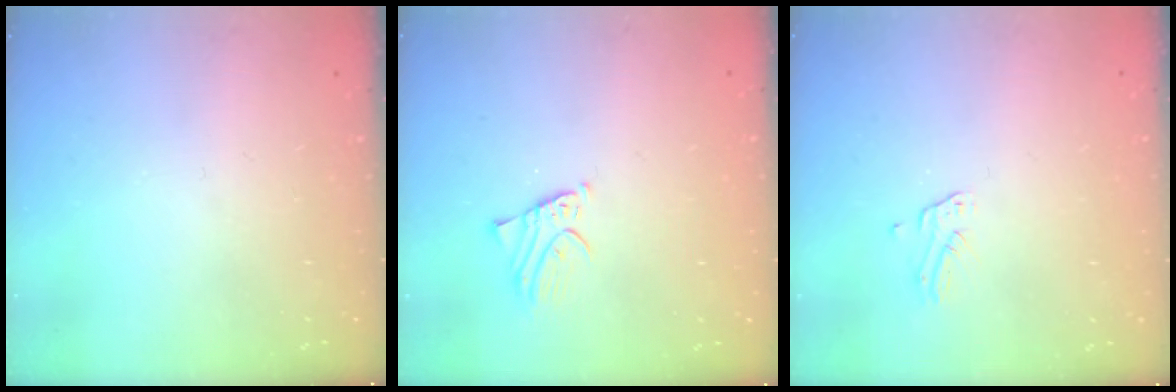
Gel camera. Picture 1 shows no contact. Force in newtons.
{"total": 2.0, "press": 2.0, "slide": 0.2}
{"total": 1.4, "press": 1.4, "slide": 0.1}